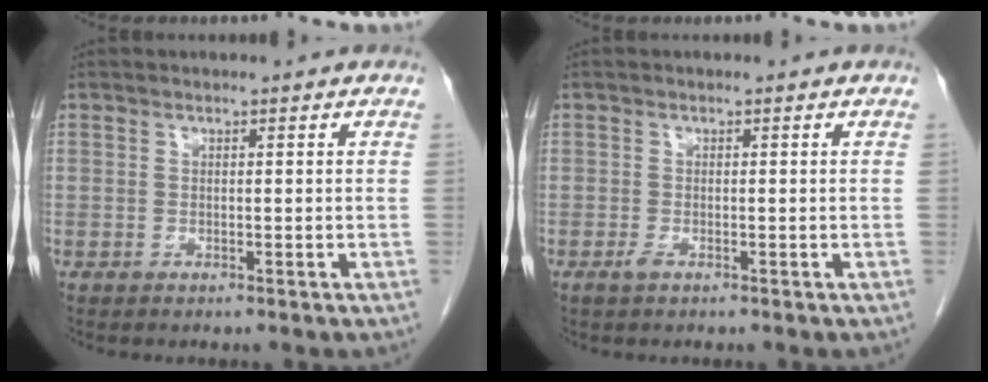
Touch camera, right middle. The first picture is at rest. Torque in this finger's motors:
{"motor_torque": [0.63, -0.24, 0.07, 0.02]}